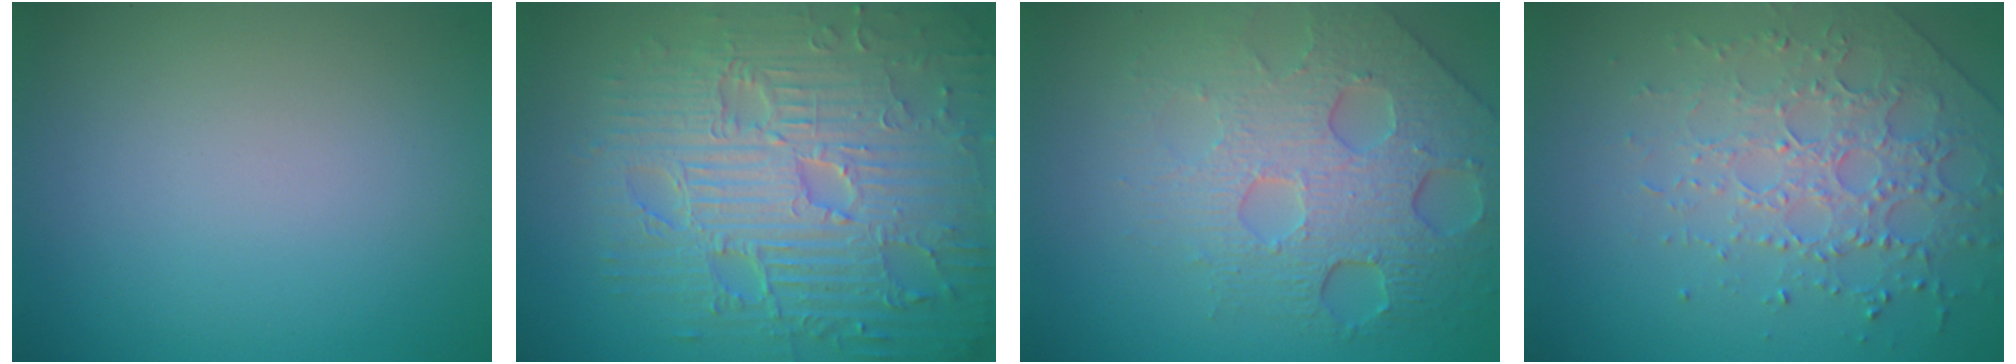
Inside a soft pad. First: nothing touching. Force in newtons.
{"total": 11.0, "press": 7.2, "slide": 8.3}
{"total": 7.9, "press": 5.3, "slide": 5.8}
{"total": 3.7, "press": 3.5, "slide": 1.1}